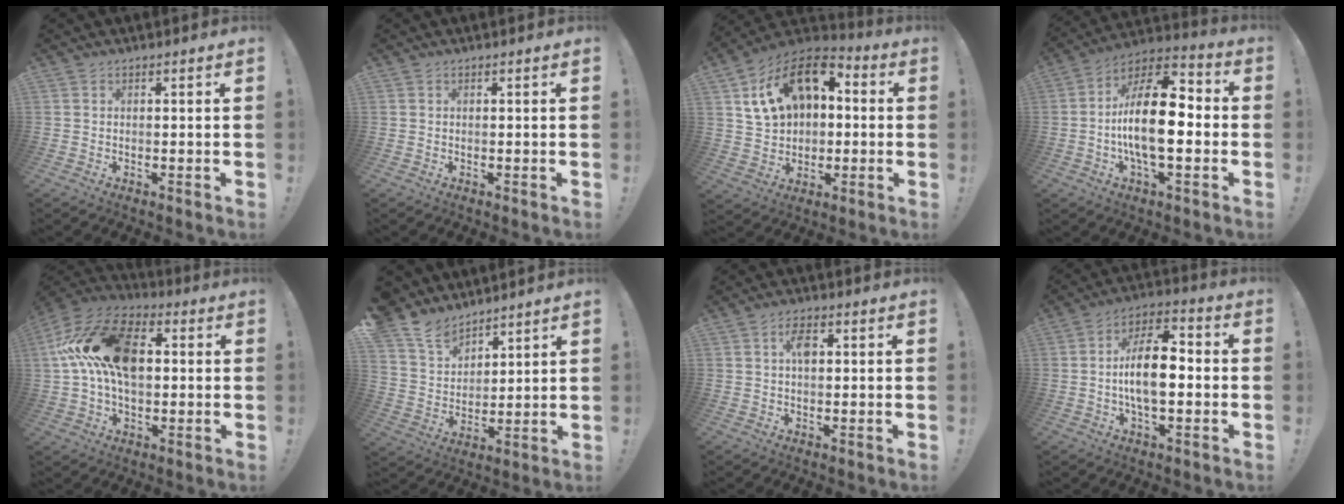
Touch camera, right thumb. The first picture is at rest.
{"total": 0.0}
{"total": 18.3, "force": [6.0, 12.6, 11.8], "torque": [-0.179, -0.011, 0.112]}
{"total": 19.2, "force": [-2.1, 8.6, 17.0], "torque": [-0.303, 0.011, -0.040]}
{"total": 20.5, "force": [3.4, 13.0, 15.5], "torque": [-0.281, 0.017, 0.065]}
{"total": 12.4, "force": [9.9, 6.6, 3.3], "torque": [-0.081, -0.067, 0.195]}
{"total": 4.5, "force": [0.9, 2.6, 3.6], "torque": [-0.062, 0.007, 0.012]}
{"total": 13.4, "force": [-2.0, 6.7, 11.4], "torque": [-0.208, 0.011, -0.042]}